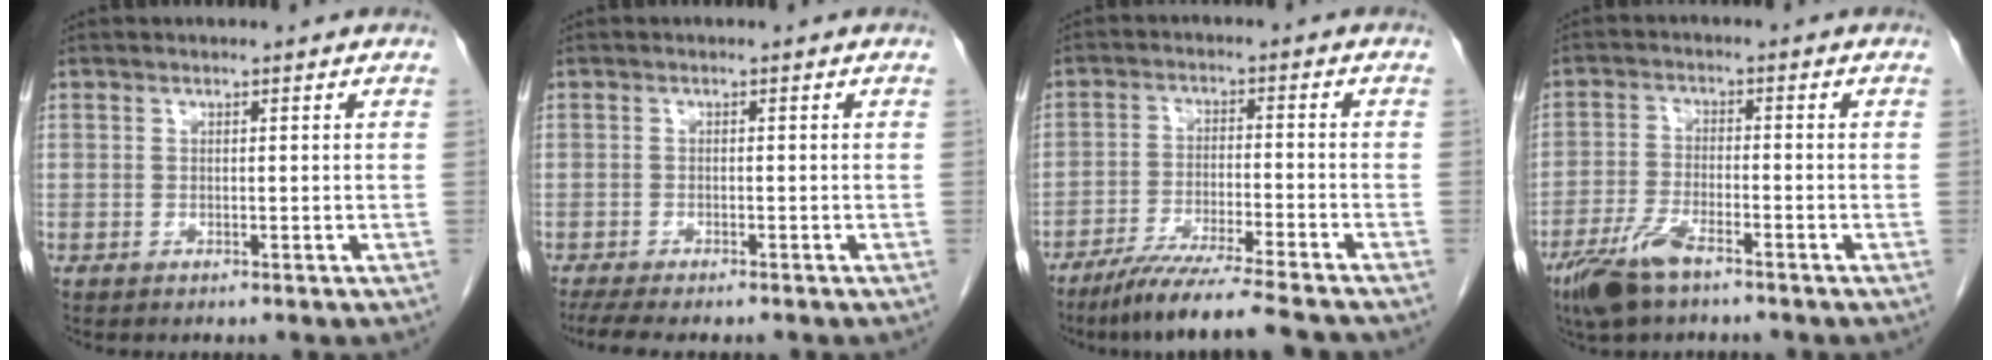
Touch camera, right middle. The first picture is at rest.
{"total": 7.0, "force": [-5.8, 1.5, 3.5], "torque": [-0.051, -0.011, -0.089]}
{"total": 11.5, "force": [-9.9, -0.7, 5.8], "torque": [-0.086, -0.027, -0.163]}
{"total": 6.9, "force": [-4.8, 1.6, 4.7], "torque": [-0.102, -0.012, -0.090]}